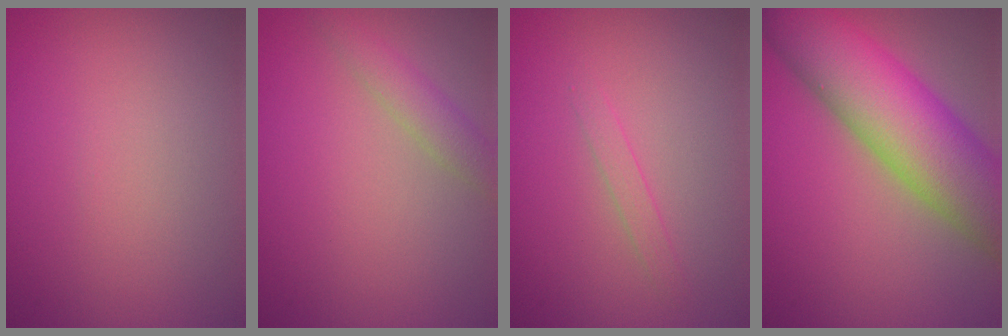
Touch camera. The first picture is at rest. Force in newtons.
{"total": 2.2, "press": 2.2, "slide": 0.1}
{"total": 1.0, "press": 1.0, "slide": 0.1}
{"total": 12.0, "press": 12.0, "slide": 0.5}